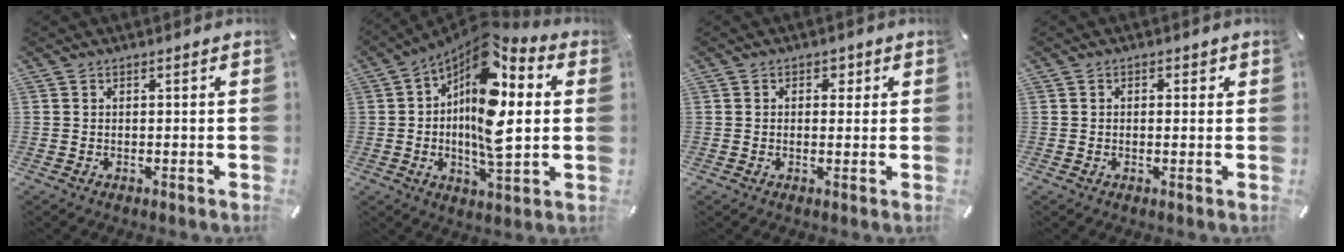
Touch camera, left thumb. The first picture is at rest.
{"total": 16.5, "force": [4.1, 7.6, 14.0], "torque": [-0.278, -0.047, 0.062]}
{"total": 2.3, "force": [0.6, 1.9, 1.2], "torque": [-0.004, -0.001, 0.001]}
{"total": 1.3, "force": [0.1, 1.0, 0.9], "torque": [-0.009, 0.004, -0.003]}